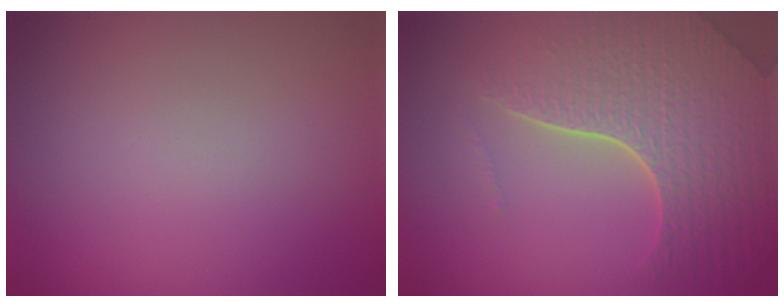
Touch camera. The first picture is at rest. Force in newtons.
{"total": 7.8, "press": 5.6, "slide": 5.5}